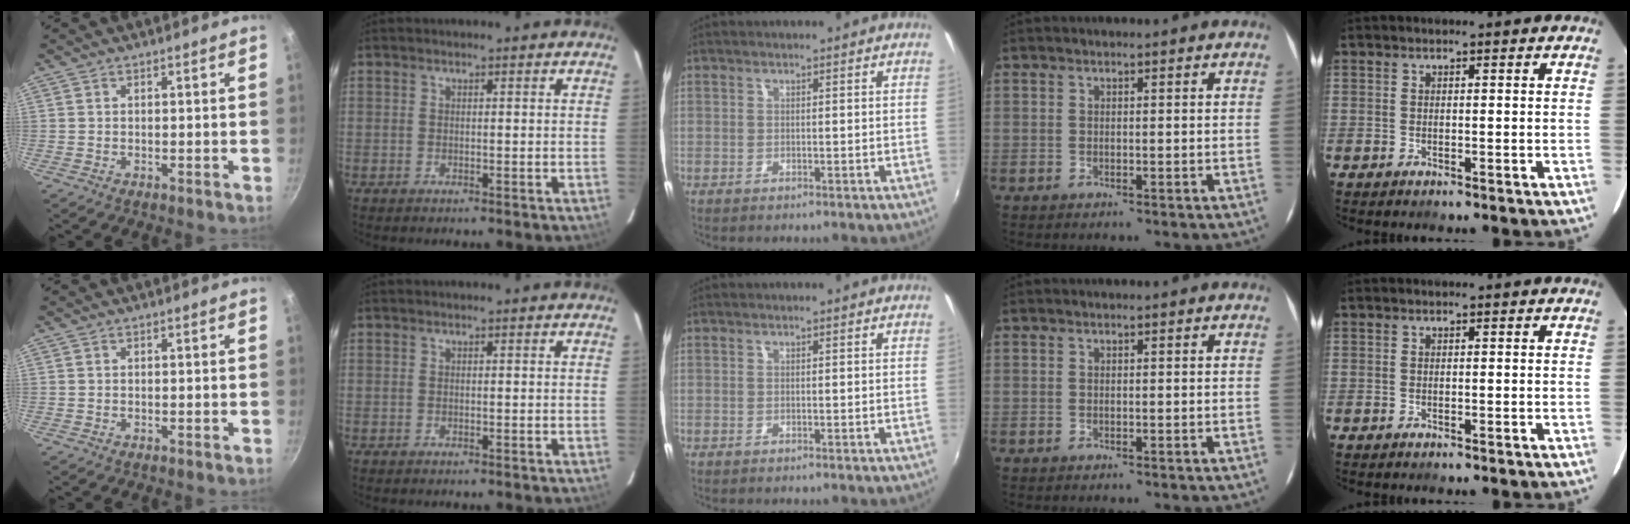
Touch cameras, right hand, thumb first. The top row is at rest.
{}